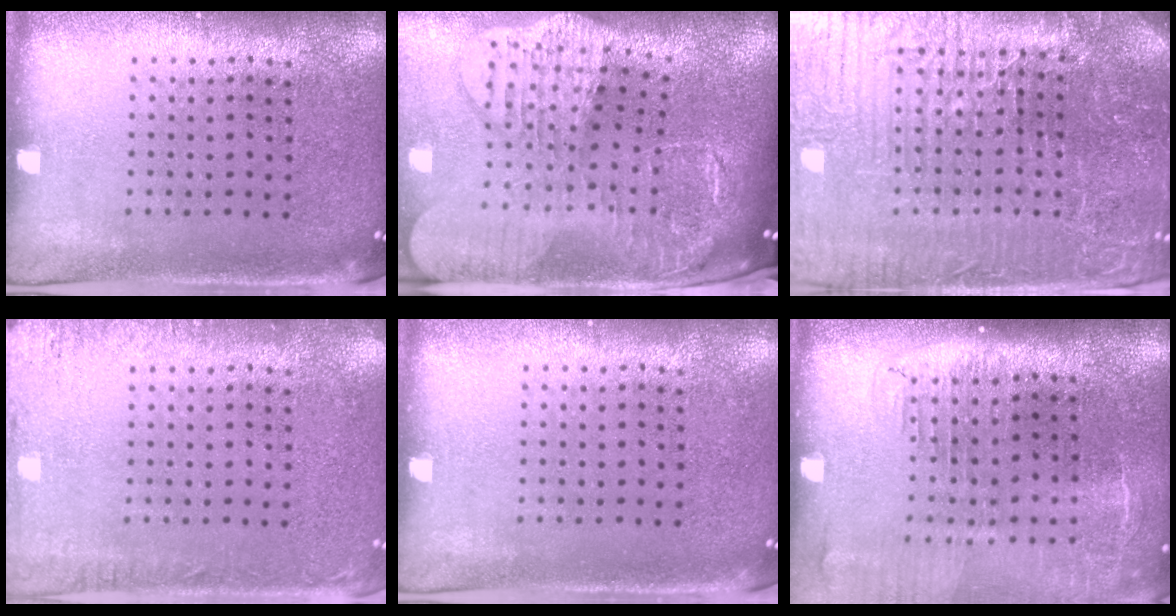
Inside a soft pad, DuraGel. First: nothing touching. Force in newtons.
{"total": 3.8, "press": 2.9, "slide": 2.4}
{"total": 6.4, "press": 5.8, "slide": 2.7}
{"total": 2.2, "press": 2.1, "slide": 0.3}
{"total": 0.0}
{"total": 2.2, "press": 1.8, "slide": 1.3}